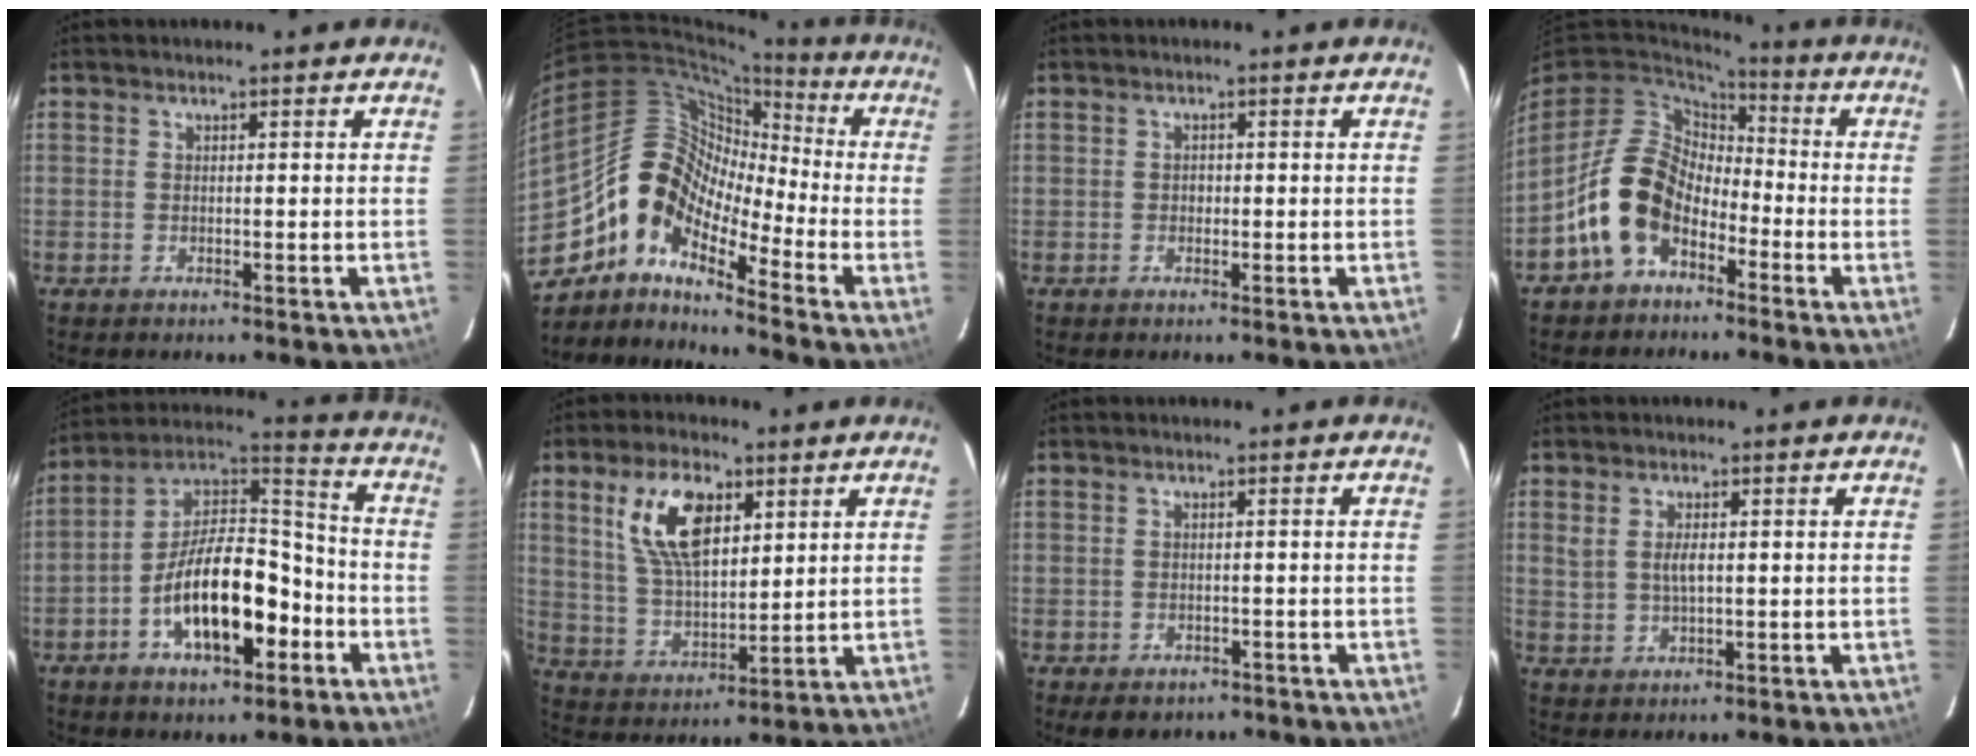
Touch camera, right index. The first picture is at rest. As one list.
[{"total": 12.0, "force": [-7.1, 6.4, 7.3], "torque": [-0.122, 0.022, -0.157]}, {"total": 0.9, "force": [-0.2, 0.8, 0.2], "torque": [-0.001, 0.002, -0.003]}, {"total": 12.6, "force": [-5.5, 8.8, 7.2], "torque": [-0.151, 0.017, -0.101]}, {"total": 17.1, "force": [-6.4, 7.9, 13.8], "torque": [-0.246, 0.024, -0.105]}, {"total": 13.1, "force": [5.5, 6.5, 9.9], "torque": [-0.189, 0.014, 0.113]}, {"total": 3.9, "force": [-2.3, 2.8, 1.5], "torque": [-0.024, -0.003, -0.023]}, {"total": 3.4, "force": [0.8, 1.7, 2.9], "torque": [-0.051, 0.002, 0.019]}]